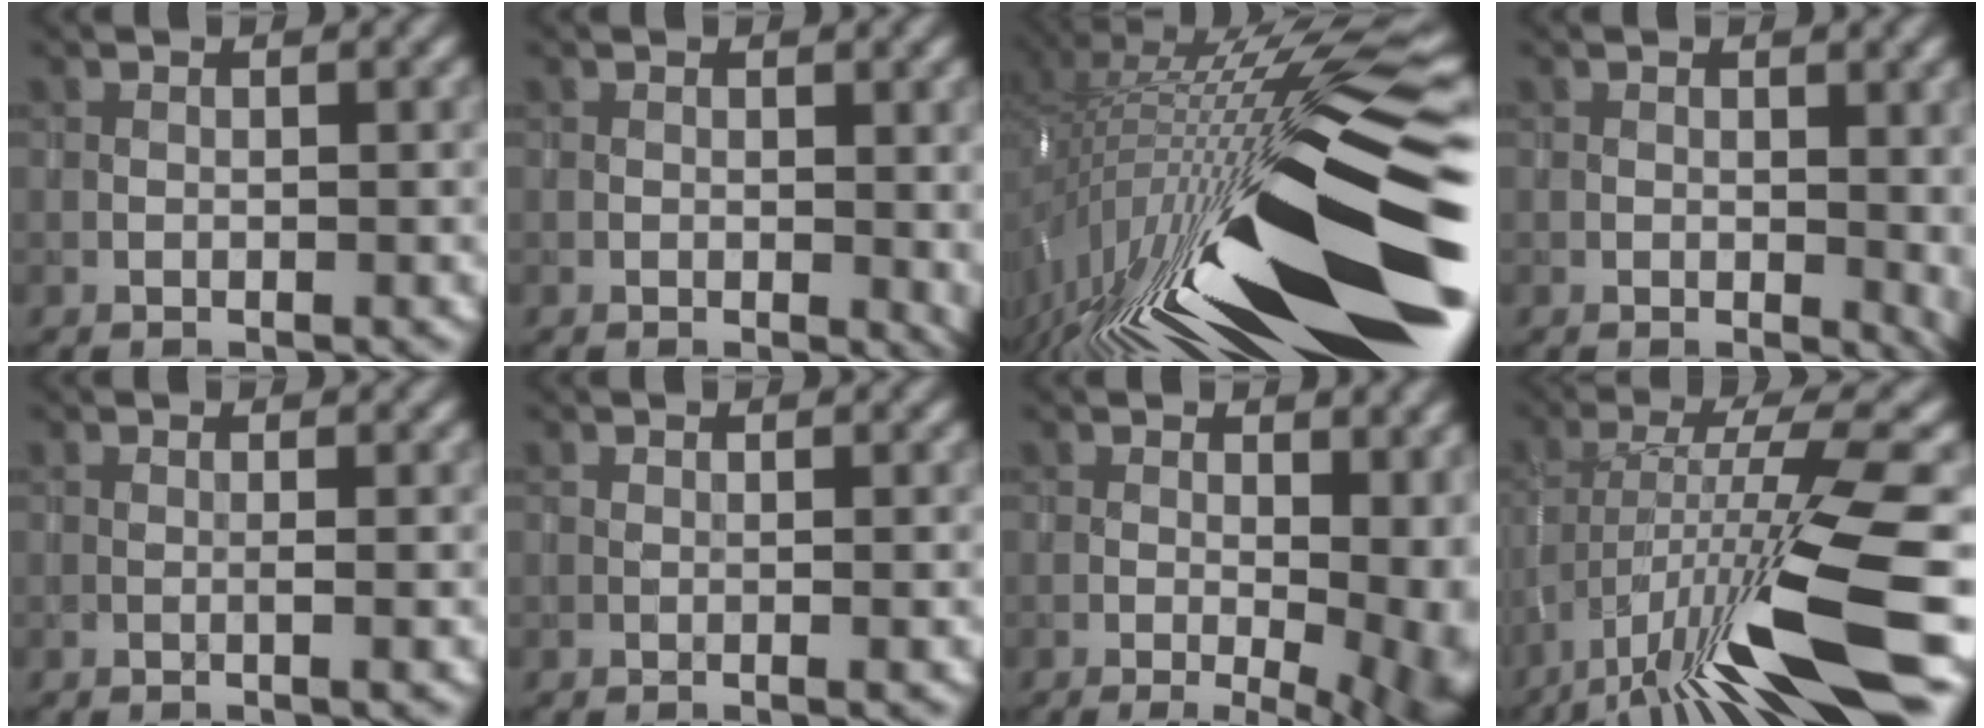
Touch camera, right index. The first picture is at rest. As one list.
[{"total": 1.4, "force": [0.1, 0.7, 1.2], "torque": [-0.009, -0.004, 0.002]}, {"total": 19.1, "force": [-4.4, 5.4, 17.8], "torque": [-0.299, 0.009, -0.097]}, {"total": 2.2, "force": [0.2, 1.3, 1.8], "torque": [-0.016, -0.006, 0.006]}, {"total": 0.8, "force": [-0.1, 0.1, 0.8], "torque": [-0.012, -0.004, -0.006]}, {"total": 0.0}, {"total": 10.5, "force": [-0.9, 4.8, 9.3], "torque": [-0.085, -0.001, 0.000]}, {"total": 11.6, "force": [-5.7, 1.7, 9.9], "torque": [-0.172, 0.010, -0.094]}]